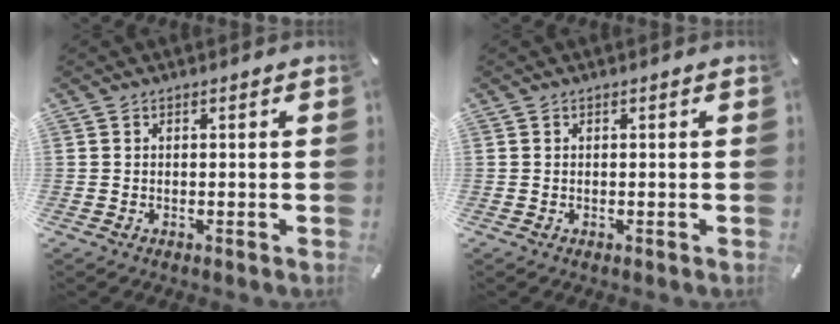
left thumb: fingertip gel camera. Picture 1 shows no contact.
{"total": 0.0}